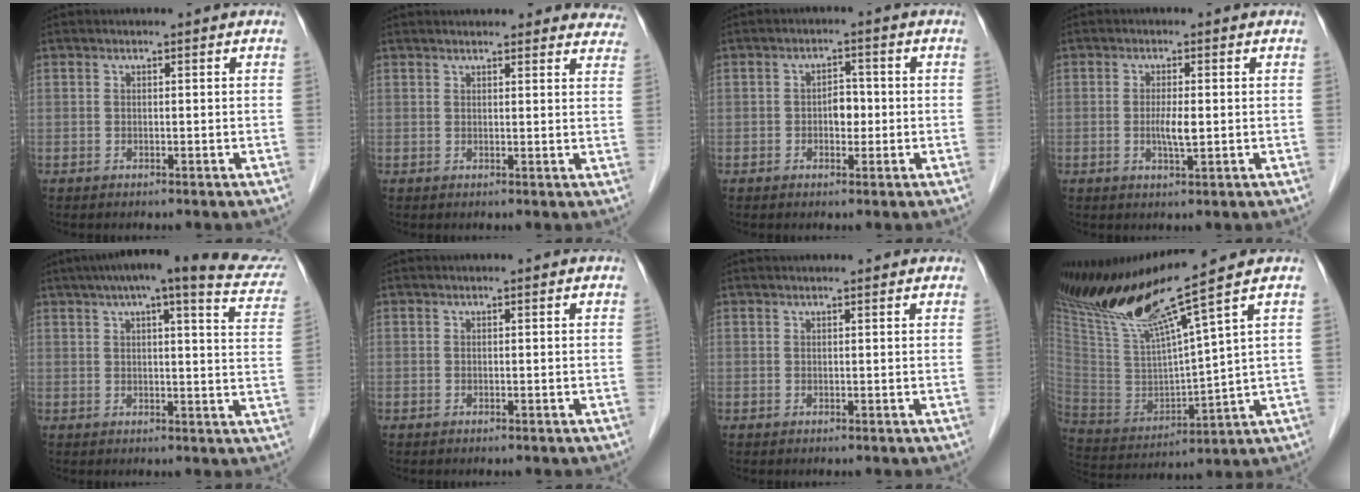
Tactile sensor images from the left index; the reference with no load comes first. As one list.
[{"total": 13.7, "force": [12.9, 3.3, 3.4], "torque": [-0.007, 0.011, 0.127]}, {"total": 2.9, "force": [-0.5, 1.8, 2.2], "torque": [-0.028, 0.008, -0.010]}, {"total": 2.9, "force": [-0.3, 0.4, 2.8], "torque": [-0.057, -0.003, -0.006]}, {"total": 22.0, "force": [17.7, 2.6, 12.8], "torque": [-0.177, 0.015, 0.201]}, {"total": 0.0}, {"total": 2.8, "force": [2.5, 0.4, 1.2], "torque": [-0.016, 0.022, 0.026]}, {"total": 16.7, "force": [12.5, -2.0, 10.9], "torque": [-0.201, -0.016, 0.240]}]